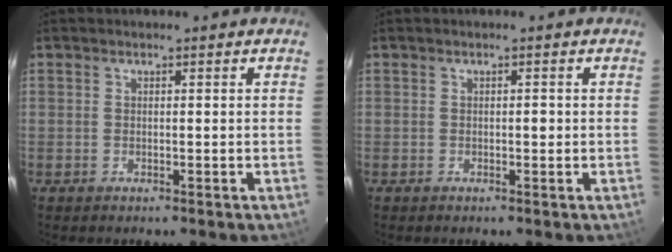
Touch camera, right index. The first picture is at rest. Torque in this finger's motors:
{"motor_torque": [0.14, 0.02, 0.03, 0.02]}